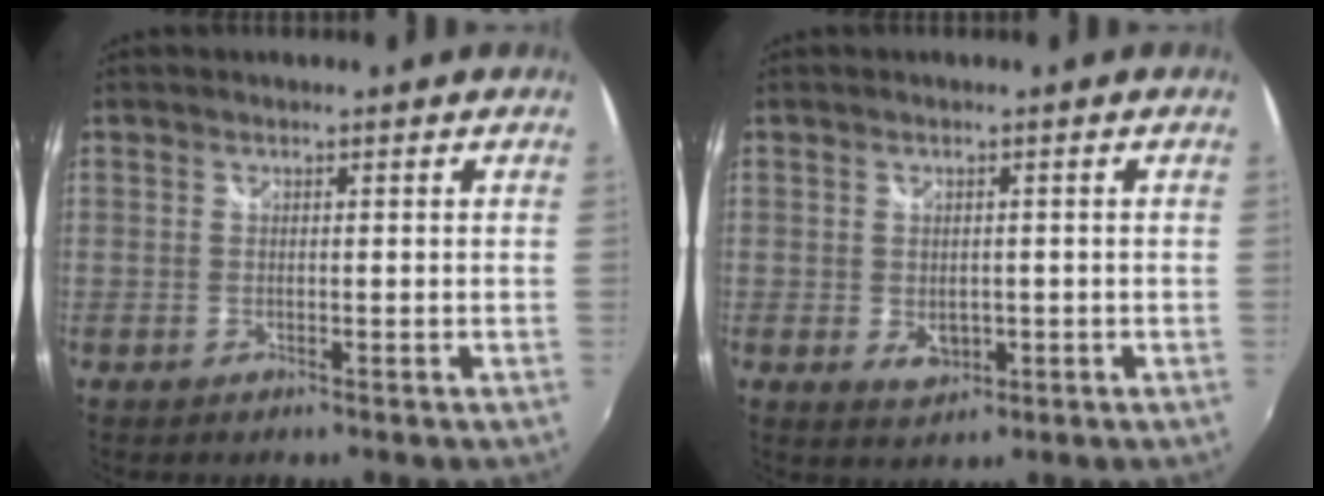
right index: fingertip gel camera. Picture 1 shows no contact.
{"total": 3.8, "force": [-0.6, 2.8, 2.5], "torque": [-0.042, -0.007, -0.005]}